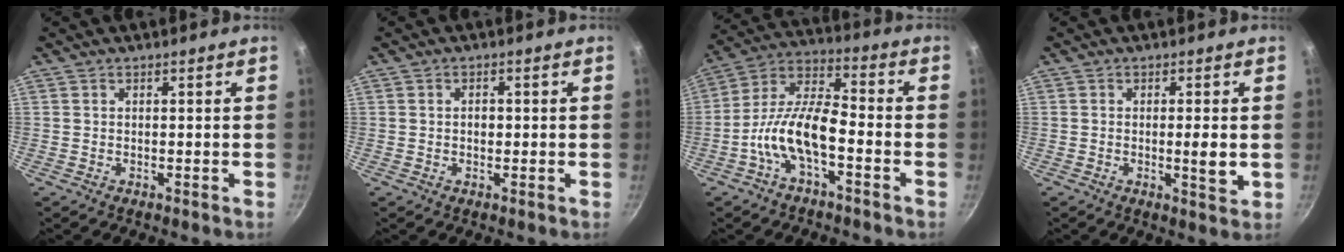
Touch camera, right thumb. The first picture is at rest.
{"total": 1.8, "force": [0.0, 1.3, 1.3], "torque": [-0.015, 0.003, -0.001]}
{"total": 11.9, "force": [-4.6, 4.8, 9.9], "torque": [-0.184, 0.045, -0.100]}
{"total": 3.9, "force": [-0.2, 0.8, 3.8], "torque": [-0.067, -0.006, -0.003]}